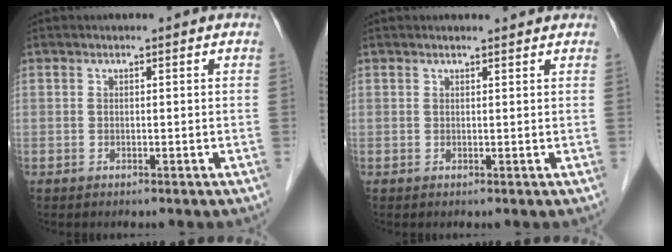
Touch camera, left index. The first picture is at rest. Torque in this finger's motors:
{"motor_torque": [0.82, -1.12, -0.03, -0.01]}